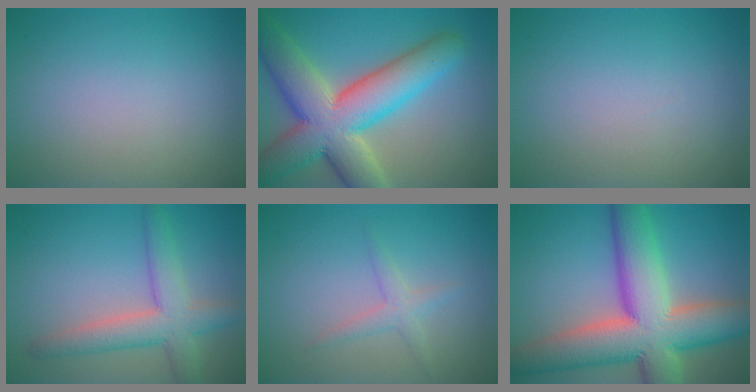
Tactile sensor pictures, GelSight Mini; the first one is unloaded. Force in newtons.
{"total": 12.1, "press": 12.1, "slide": 0.7}
{"total": 0.0}
{"total": 5.2, "press": 5.2, "slide": 0.2}
{"total": 1.6, "press": 1.6, "slide": 0.1}
{"total": 13.4, "press": 13.4, "slide": 1.0}